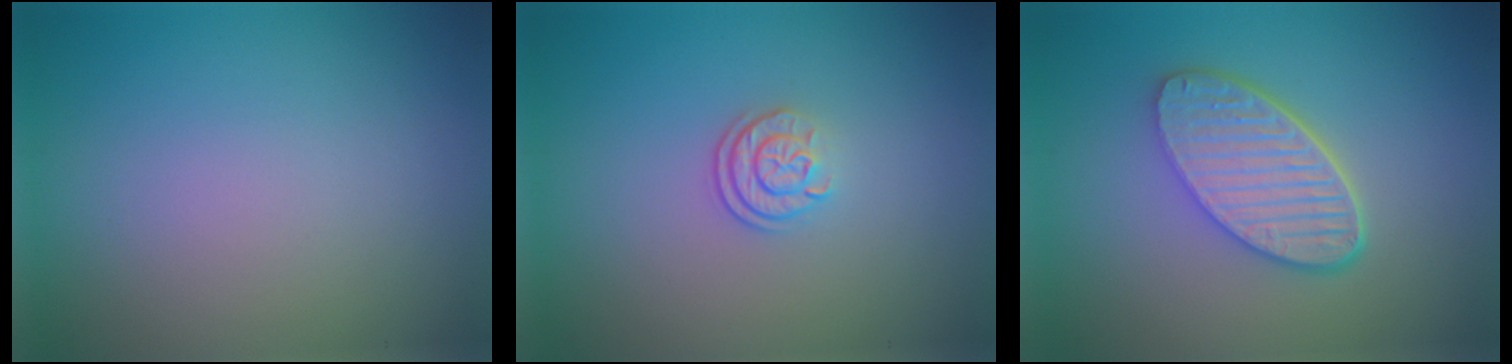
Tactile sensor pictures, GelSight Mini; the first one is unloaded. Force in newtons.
{"total": 2.3, "press": 1.7, "slide": 1.5}
{"total": 5.6, "press": 4.4, "slide": 3.4}